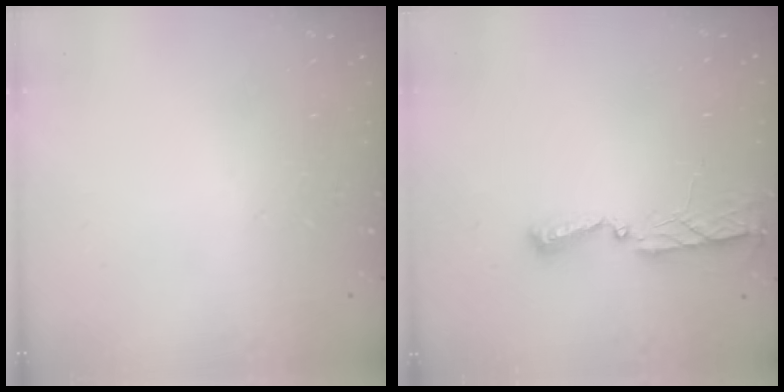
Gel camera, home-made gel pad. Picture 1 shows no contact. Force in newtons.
{"total": 4.0, "press": 4.0, "slide": 0.5}